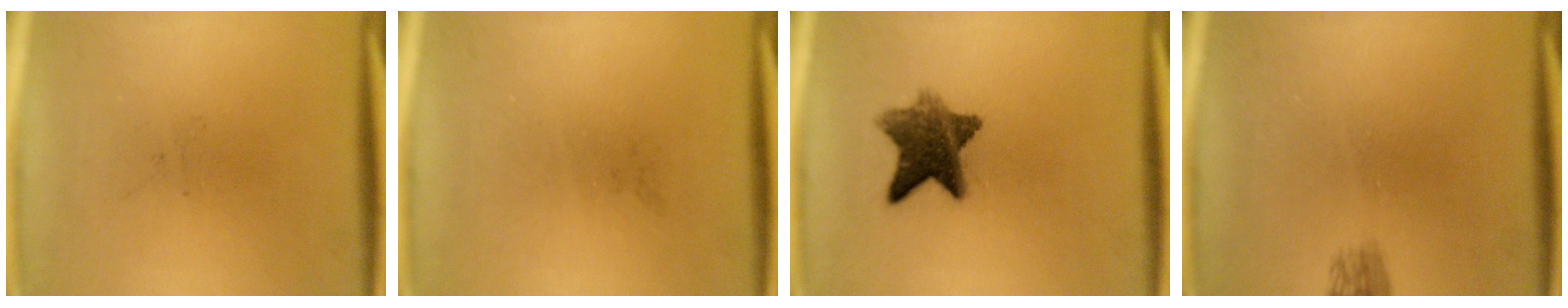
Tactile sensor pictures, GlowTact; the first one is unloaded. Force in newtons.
{"total": 0.0}
{"total": 8.7}
{"total": 1.6}